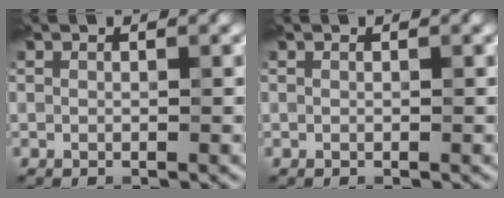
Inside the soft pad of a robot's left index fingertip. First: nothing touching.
{"total": 0.0}